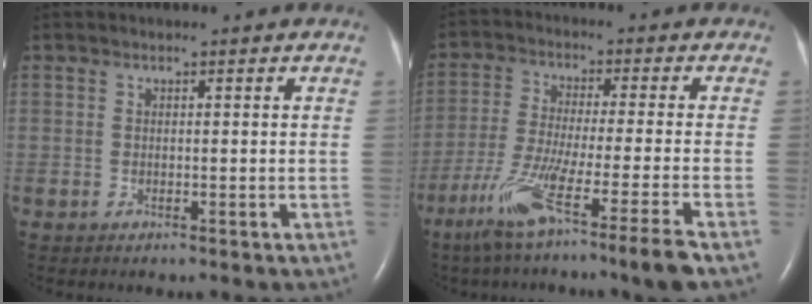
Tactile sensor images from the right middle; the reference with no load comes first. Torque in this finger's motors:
{"motor_torque": [1.27, -0.87, 0.55, 0.09]}